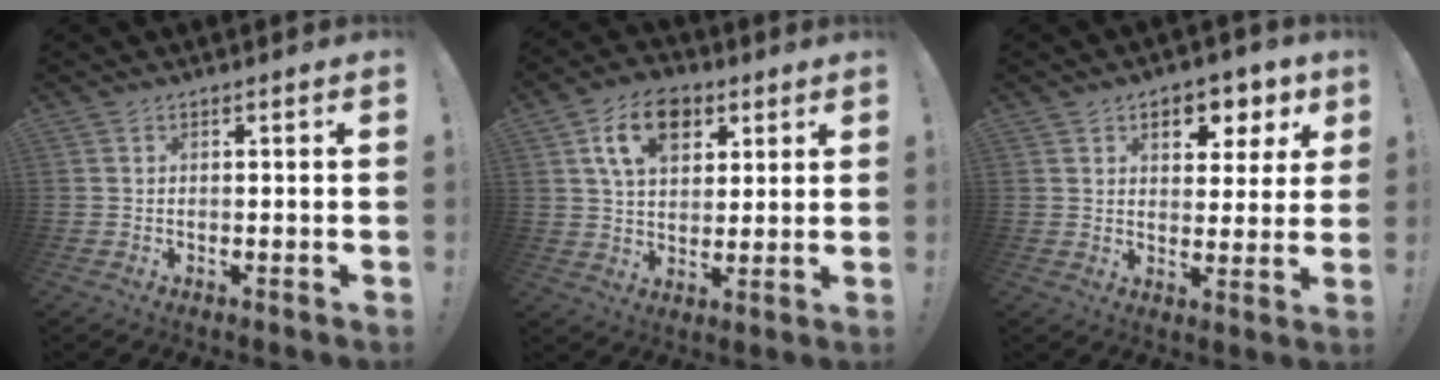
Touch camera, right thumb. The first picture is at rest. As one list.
[{"total": 13.1, "force": [5.9, 8.9, 7.6], "torque": [-0.113, -0.009, 0.109]}, {"total": 8.1, "force": [4.0, 5.3, 4.7], "torque": [-0.054, -0.022, 0.071]}]